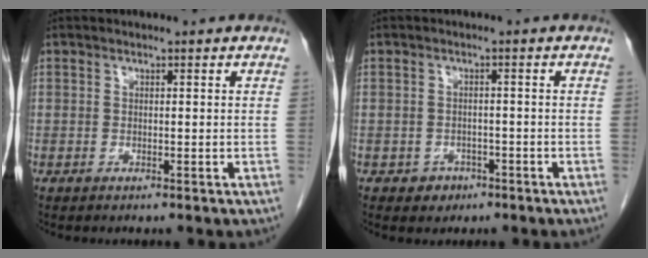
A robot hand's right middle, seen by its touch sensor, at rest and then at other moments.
{"total": 2.4, "force": [-1.3, 1.9, 0.4], "torque": [-0.003, 0.009, -0.014]}